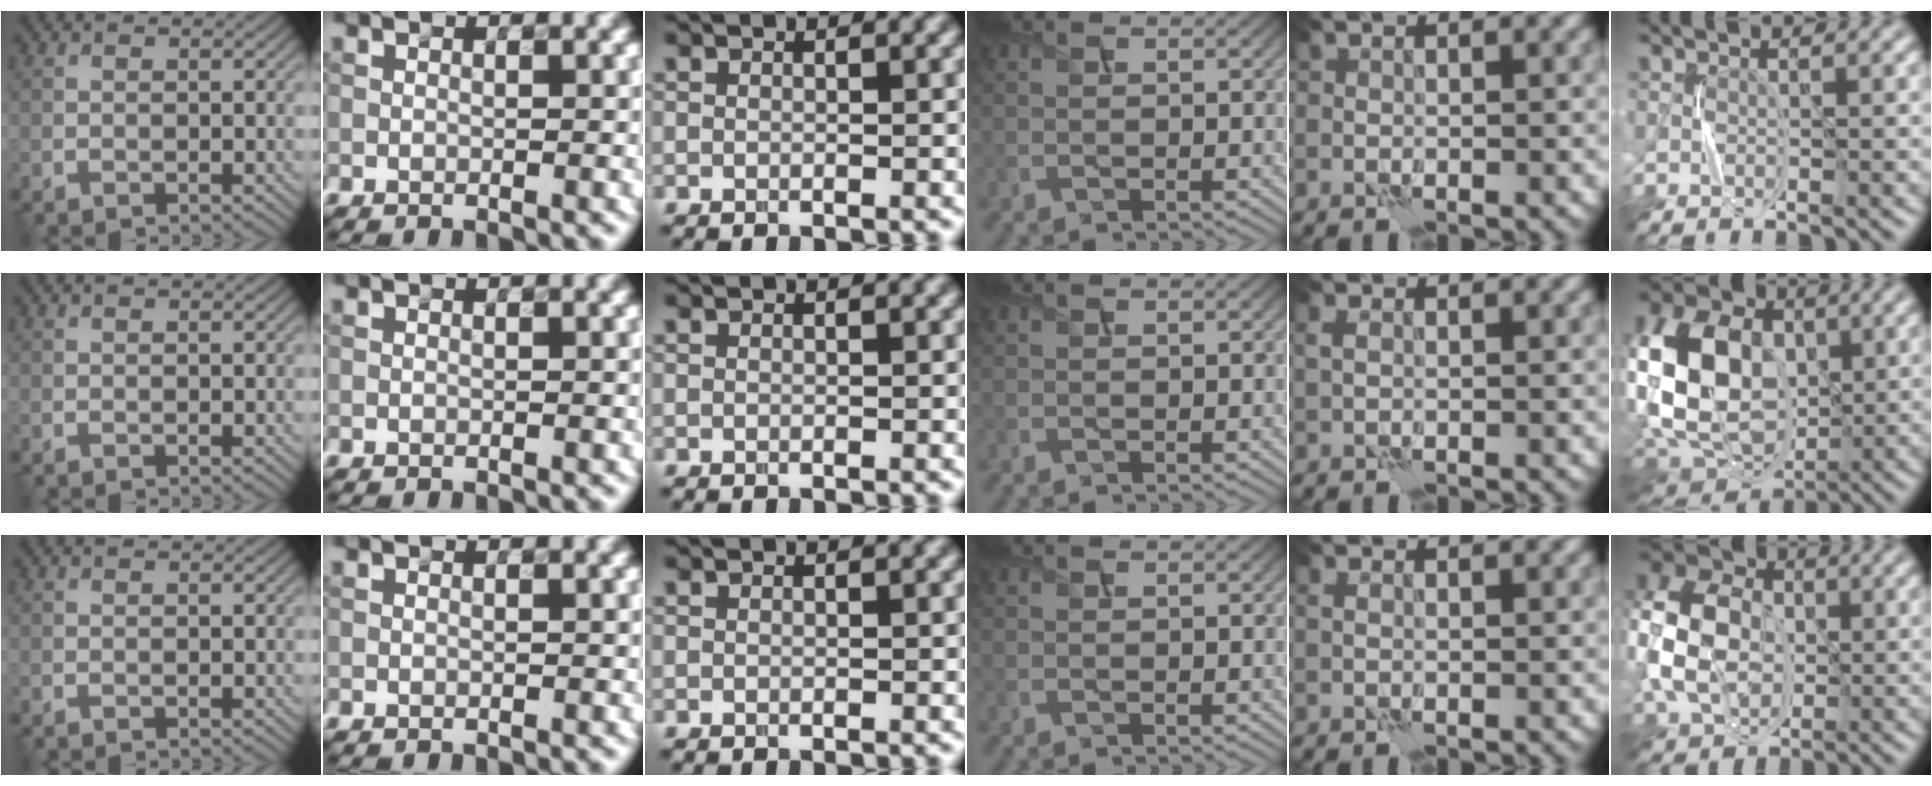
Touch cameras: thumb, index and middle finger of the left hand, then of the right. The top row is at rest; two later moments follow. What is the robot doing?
{"motion": "press", "object": "button"}